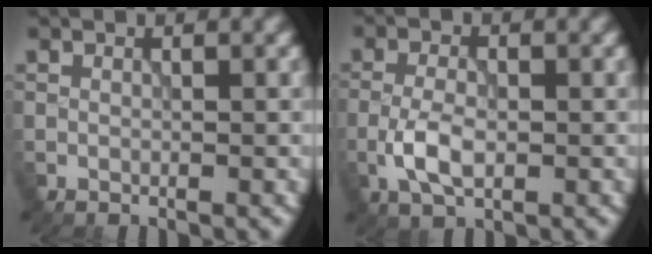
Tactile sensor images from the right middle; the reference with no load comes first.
{"total": 3.4, "force": [-1.1, 1.6, 2.8], "torque": [-0.060, -0.001, -0.026]}